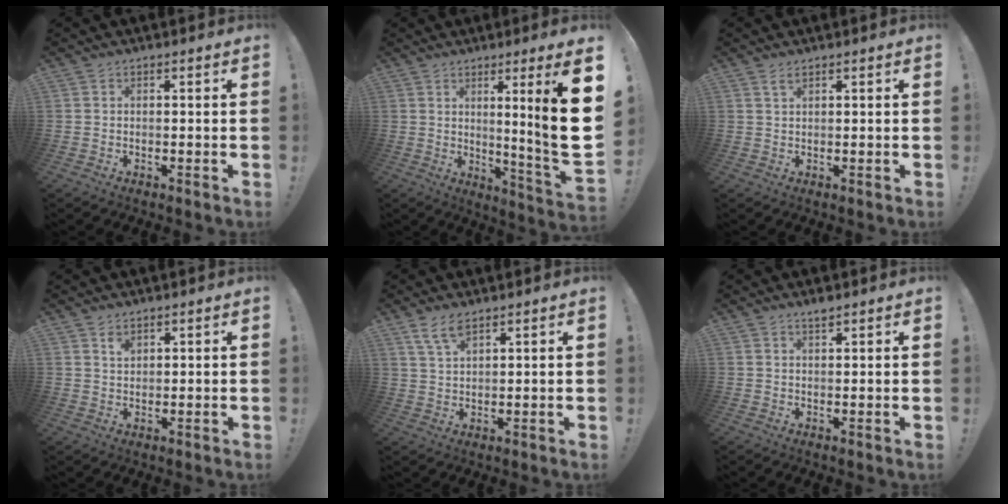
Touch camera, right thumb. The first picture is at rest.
{"total": 14.2, "force": [3.2, -1.4, 13.8], "torque": [-0.197, -0.044, 0.034]}
{"total": 1.9, "force": [1.3, 0.6, 1.2], "torque": [-0.021, -0.002, 0.023]}
{"total": 2.2, "force": [1.6, 1.2, 0.8], "torque": [0.006, -0.015, 0.025]}
{"total": 5.7, "force": [4.0, 2.1, 3.4], "torque": [-0.060, -0.016, 0.074]}
{"total": 1.8, "force": [1.6, 0.2, 0.9], "torque": [-0.004, -0.010, 0.026]}